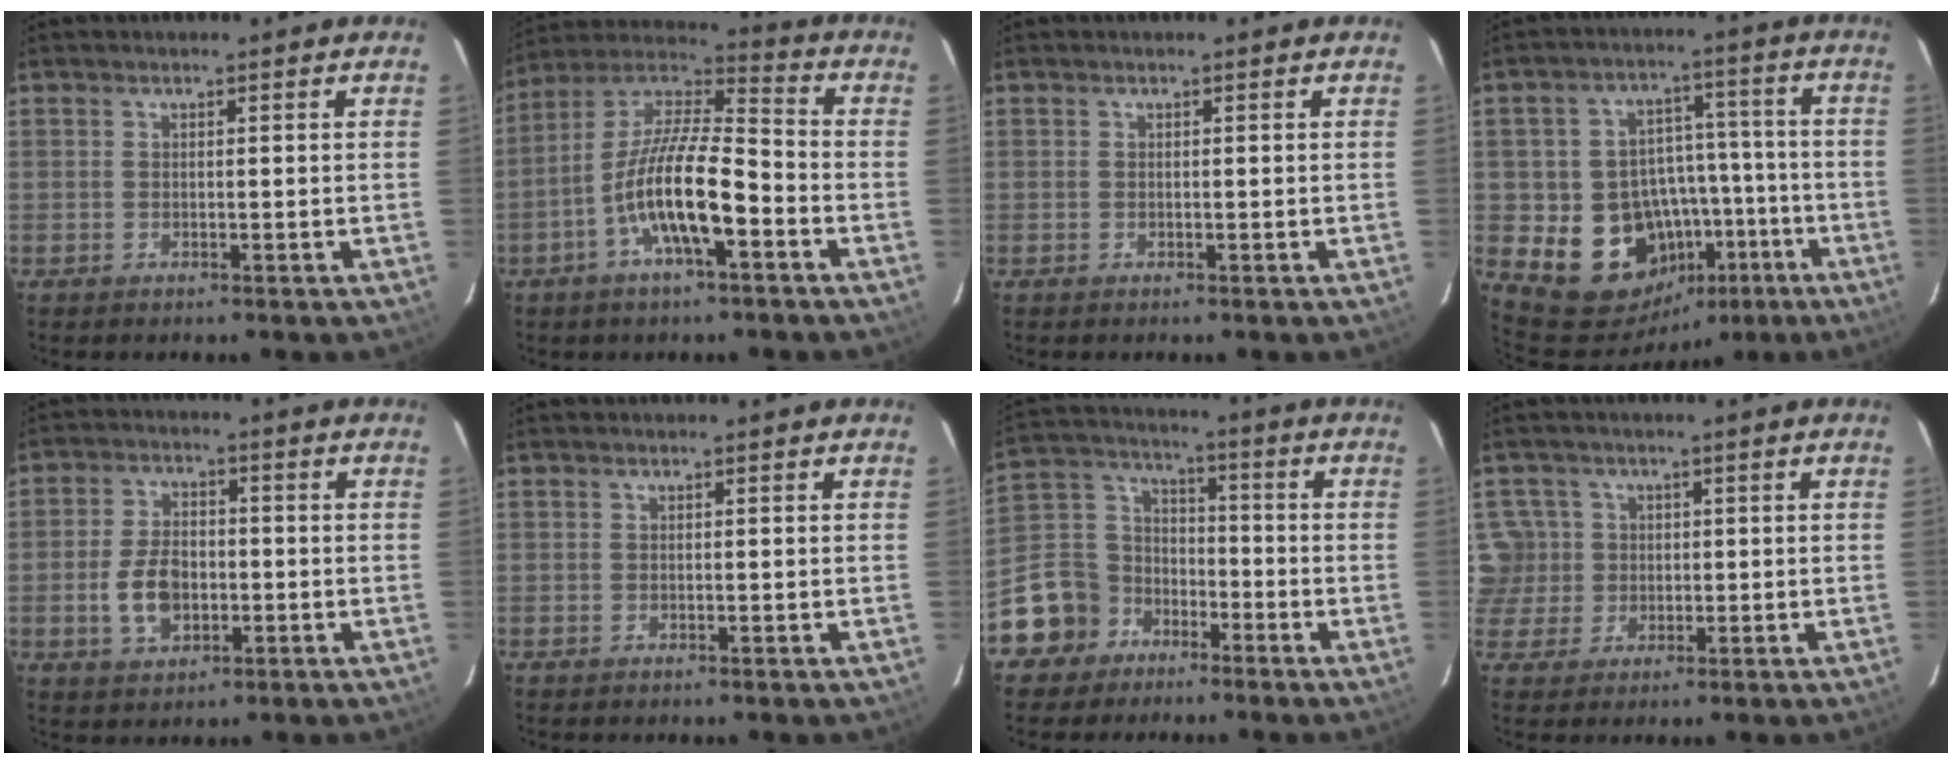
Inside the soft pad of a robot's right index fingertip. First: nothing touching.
{"total": 14.7, "force": [-5.8, 3.9, 13.0], "torque": [-0.251, -0.002, -0.115]}
{"total": 0.0}
{"total": 17.0, "force": [-7.0, 14.1, 6.4], "torque": [-0.137, 0.045, -0.065]}
{"total": 8.1, "force": [-2.0, 5.3, 5.9], "torque": [-0.119, 0.010, -0.028]}
{"total": 0.0}
{"total": 11.6, "force": [-6.9, 9.2, 1.2], "torque": [-0.057, 0.054, -0.123]}
{"total": 4.9, "force": [0.4, 4.9, 0.4], "torque": [0.003, 0.016, 0.009]}